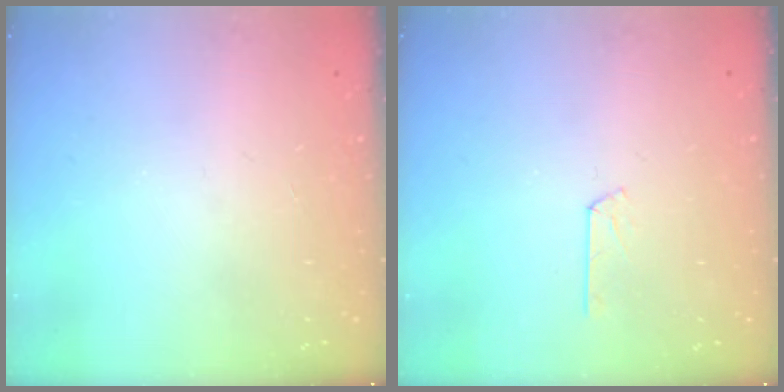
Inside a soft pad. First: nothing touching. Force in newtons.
{"total": 2.8, "press": 2.8, "slide": 0.3}